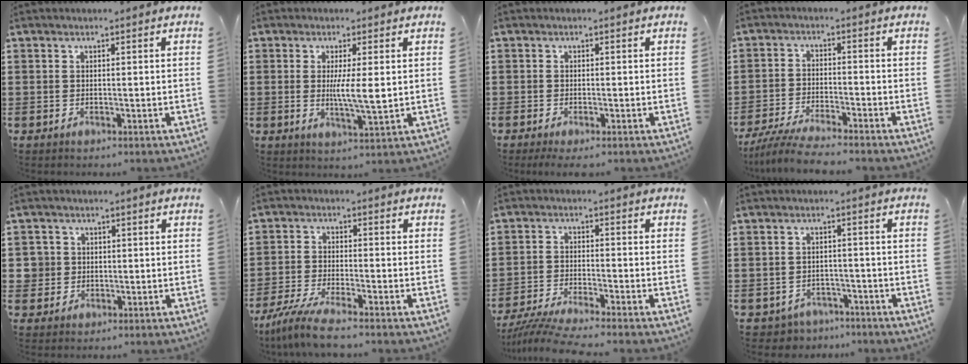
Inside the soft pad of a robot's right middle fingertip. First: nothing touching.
{"total": 4.8, "force": [0.6, 0.7, 4.7], "torque": [-0.081, -0.006, 0.007]}
{"total": 0.8, "force": [-0.5, 0.1, 0.6], "torque": [-0.009, -0.004, -0.009]}
{"total": 5.4, "force": [-5.0, 0.0, 2.0], "torque": [-0.055, -0.017, -0.099]}
{"total": 3.5, "force": [0.2, 3.5, 0.5], "torque": [-0.029, 0.011, 0.001]}
{"total": 5.3, "force": [-4.4, -0.1, 2.9], "torque": [-0.078, -0.024, -0.089]}
{"total": 5.0, "force": [-4.7, -0.3, 1.9], "torque": [-0.053, -0.022, -0.095]}
{"total": 2.5, "force": [-2.4, 0.8, -0.3], "torque": [-0.006, 0.000, -0.054]}